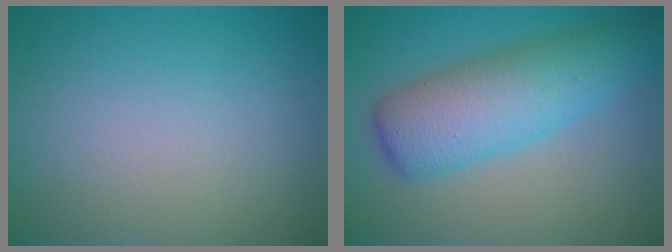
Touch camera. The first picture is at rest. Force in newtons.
{"total": 6.9, "press": 6.9, "slide": 0.1}